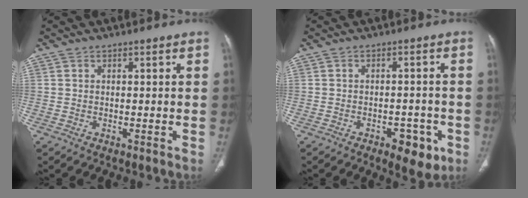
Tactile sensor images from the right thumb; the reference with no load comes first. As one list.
[{"total": 6.7, "force": [-3.2, 3.4, 4.8], "torque": [-0.043, 0.012, -0.037]}]